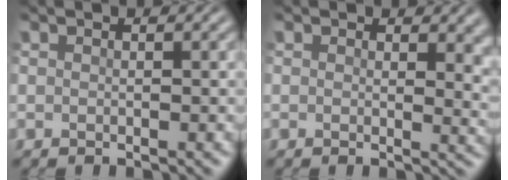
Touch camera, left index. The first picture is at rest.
{"total": 3.9, "force": [1.4, 1.9, 3.1], "torque": [-0.016, -0.003, 0.031]}